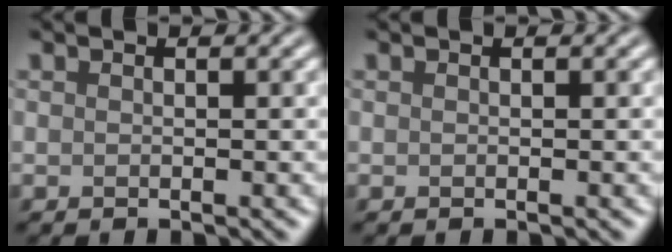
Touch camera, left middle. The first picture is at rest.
{"total": 0.0}